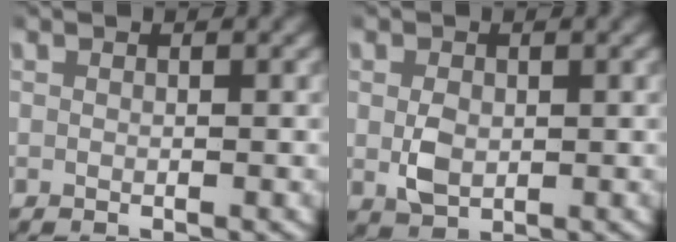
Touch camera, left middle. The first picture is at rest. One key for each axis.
{"total": 2.6, "fx": 0.0, "fy": 1.9, "fz": 1.8, "tx": -0.042, "ty": -0.010, "tz": 0.008}